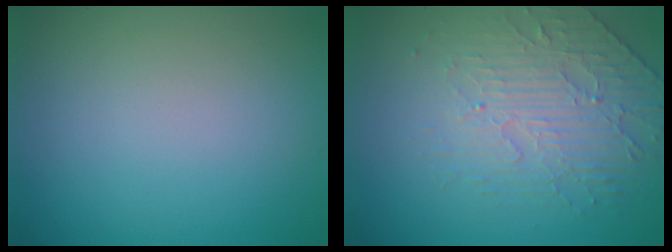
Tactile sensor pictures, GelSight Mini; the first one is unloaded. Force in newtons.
{"total": 4.7, "press": 3.3, "slide": 3.3}